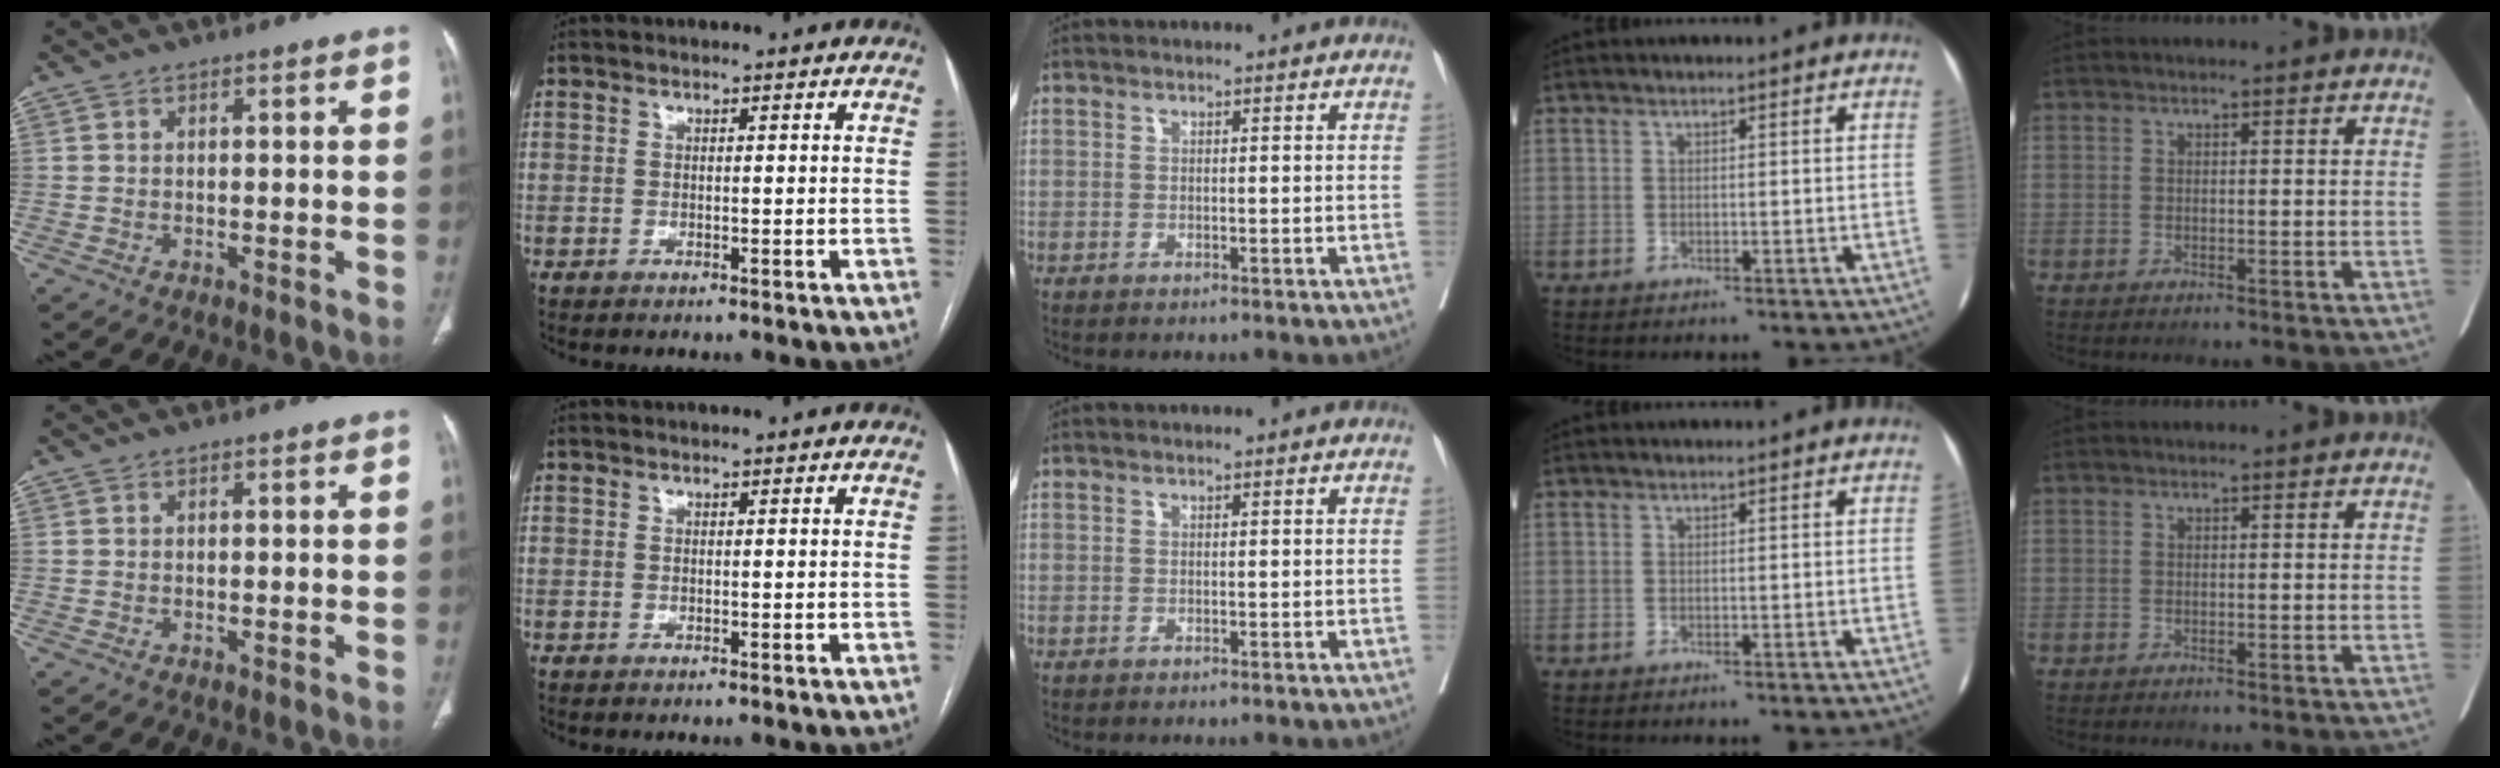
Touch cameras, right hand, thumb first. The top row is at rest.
{}